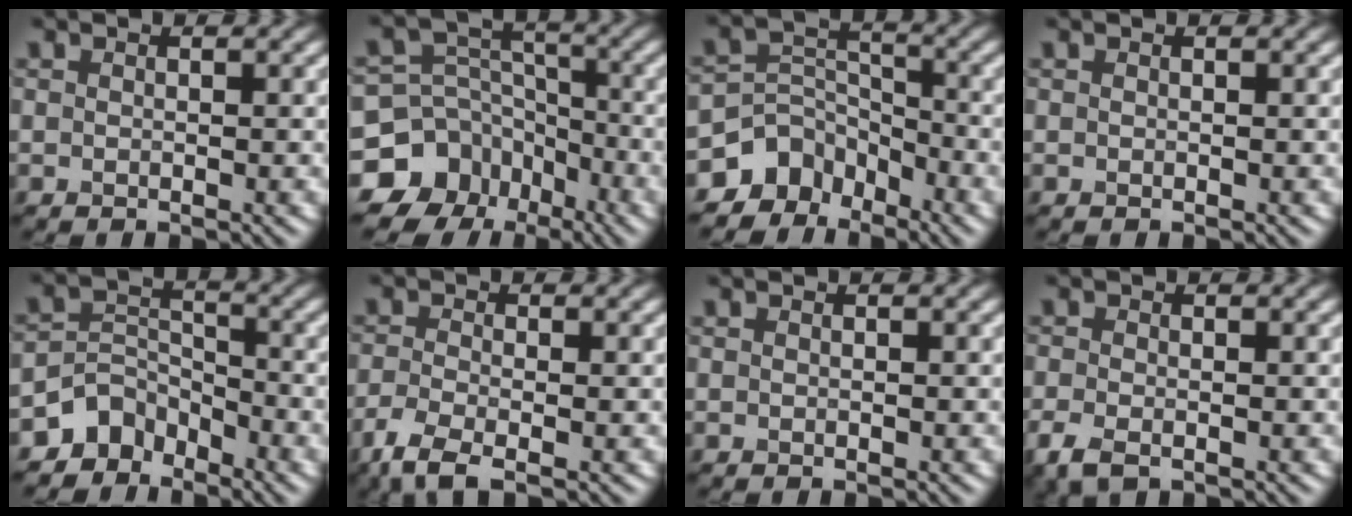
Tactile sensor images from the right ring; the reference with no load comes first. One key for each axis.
{"total": 11.6, "fx": -7.3, "fy": 8.8, "fz": 2.0, "tx": -0.046, "ty": -0.007, "tz": -0.137}
{"total": 6.1, "fx": -4.5, "fy": 3.9, "fz": 1.3, "tx": -0.002, "ty": 0.003, "tz": -0.086}
{"total": 0.0}
{"total": 4.0, "fx": -3.2, "fy": 2.2, "fz": 0.4, "tx": 0.006, "ty": 0.003, "tz": -0.067}
{"total": 3.3, "fx": -2.1, "fy": 0.9, "fz": 2.3, "tx": -0.057, "ty": -0.010, "tz": -0.056}
{"total": 0.0}
{"total": 2.5, "fx": -1.4, "fy": 1.1, "fz": 1.7, "tx": -0.044, "ty": -0.008, "tz": -0.035}